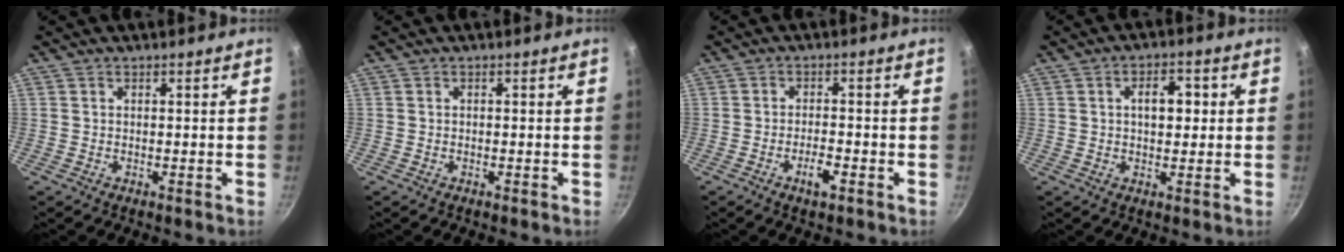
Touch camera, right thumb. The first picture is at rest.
{"total": 0.0}
{"total": 3.6, "force": [-1.9, 1.2, 2.9], "torque": [-0.045, 0.014, -0.033]}
{"total": 5.9, "force": [0.9, 3.4, 4.7], "torque": [-0.046, 0.007, 0.009]}